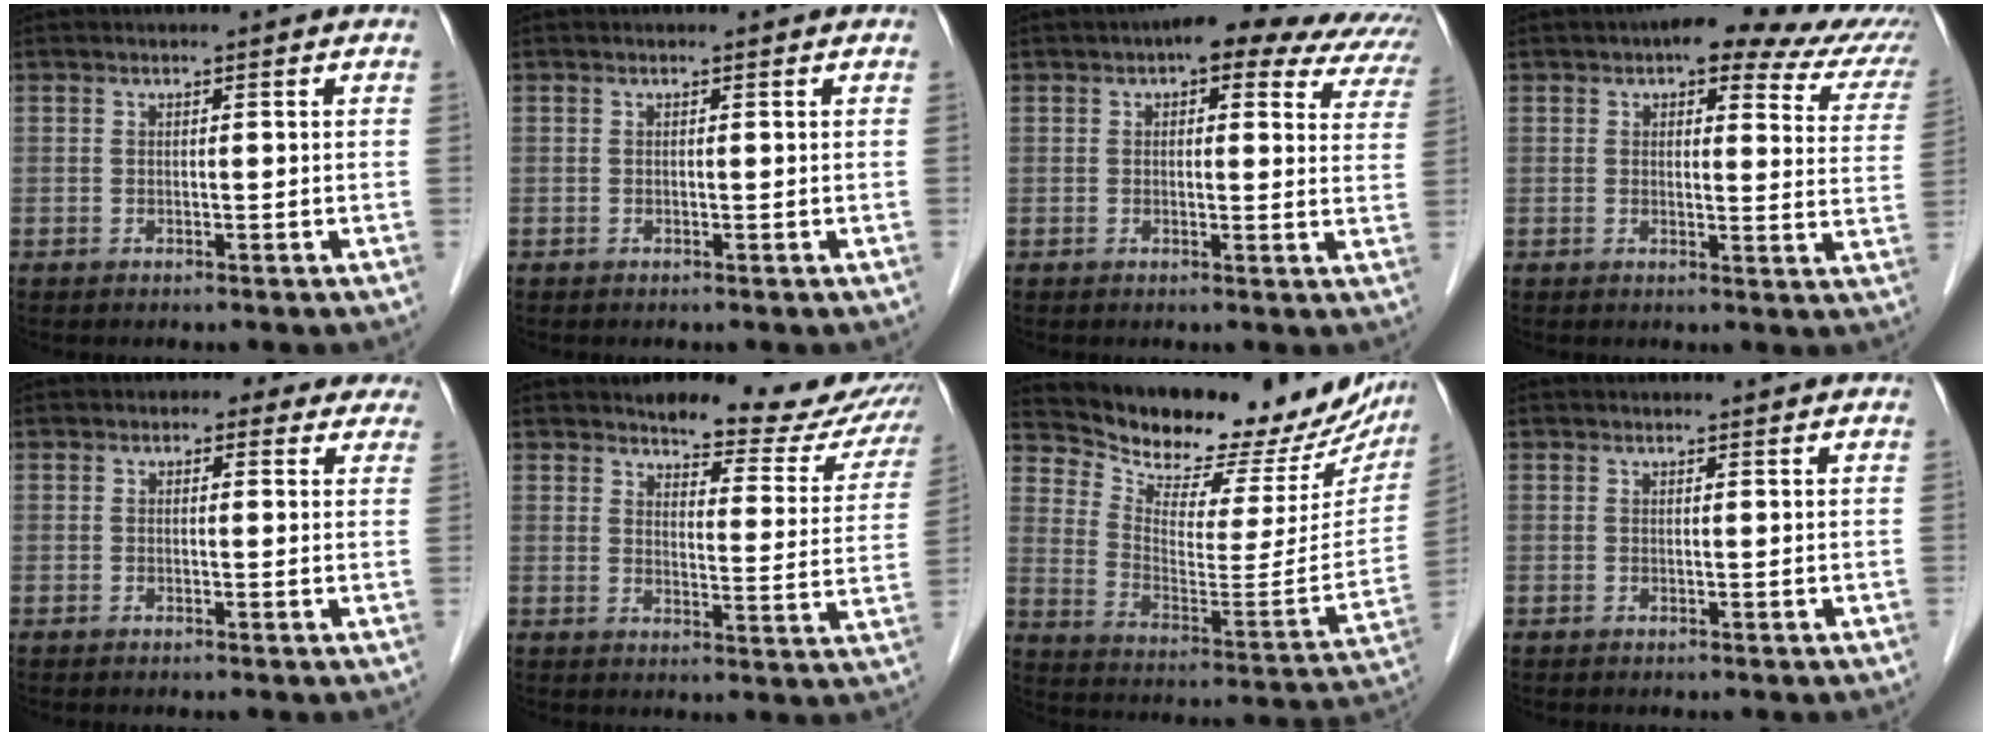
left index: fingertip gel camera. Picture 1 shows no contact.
{"total": 0.0}
{"total": 15.2, "force": [11.9, 5.5, 7.7], "torque": [-0.068, 0.027, 0.117]}
{"total": 14.4, "force": [10.0, 5.5, 8.8], "torque": [-0.078, 0.019, 0.094]}
{"total": 4.6, "force": [3.6, 2.7, 1.2], "torque": [0.003, 0.009, 0.025]}
{"total": 16.0, "force": [14.5, 4.6, 4.7], "torque": [-0.018, -0.039, 0.144]}
{"total": 22.8, "force": [20.7, 6.0, 7.4], "torque": [-0.107, -0.061, 0.278]}
{"total": 1.1, "force": [1.1, 0.1, 0.1], "torque": [-0.010, 0.001, 0.014]}